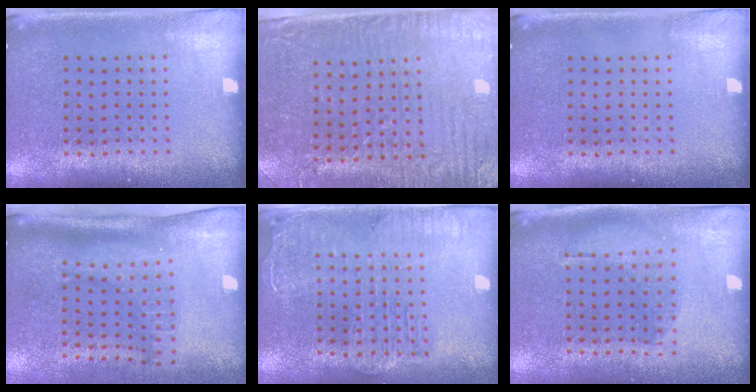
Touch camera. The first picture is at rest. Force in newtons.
{"total": 3.5, "press": 3.1, "slide": 1.5}
{"total": 0.0}
{"total": 2.1, "press": 1.4, "slide": 1.6}
{"total": 2.2, "press": 2.0, "slide": 1.0}
{"total": 1.0, "press": 0.9, "slide": 0.4}